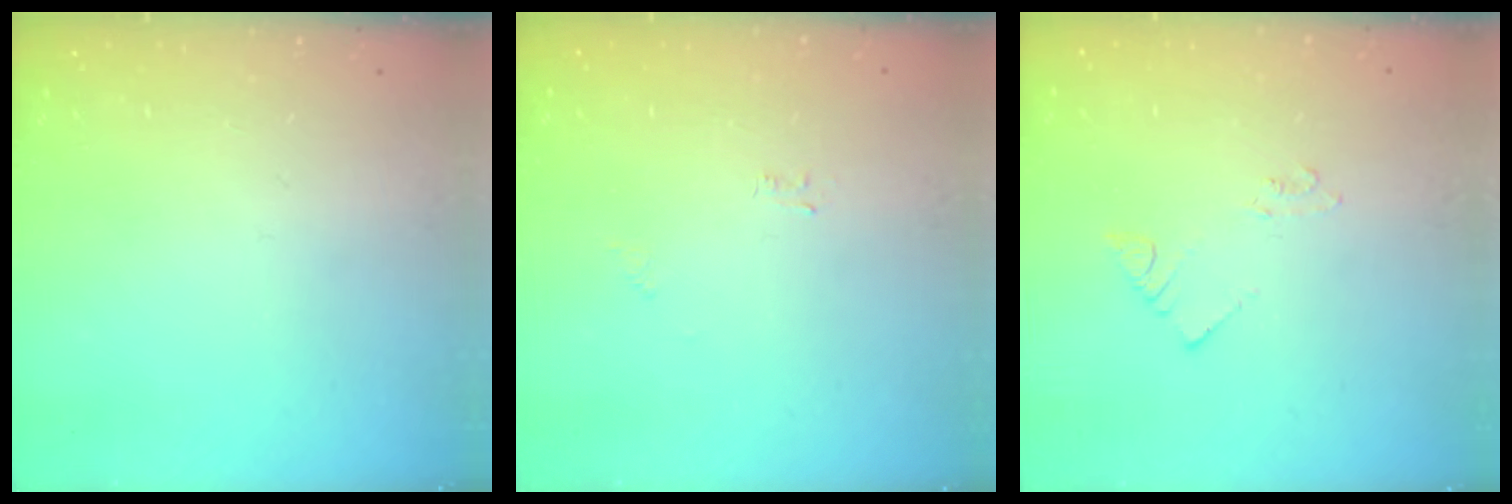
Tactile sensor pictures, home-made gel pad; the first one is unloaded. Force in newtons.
{"total": 2.5, "press": 2.5, "slide": 0.3}
{"total": 2.0, "press": 2.0, "slide": 0.3}